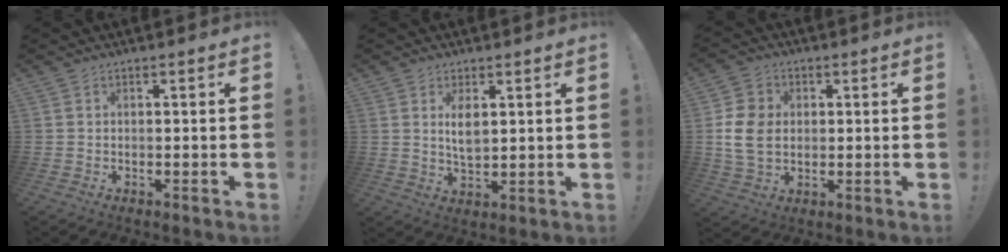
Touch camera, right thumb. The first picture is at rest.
{"total": 5.3, "force": [2.0, 2.9, 3.9], "torque": [-0.054, -0.013, 0.033]}
{"total": 10.8, "force": [0.4, 8.5, 6.6], "torque": [-0.122, 0.007, 0.011]}